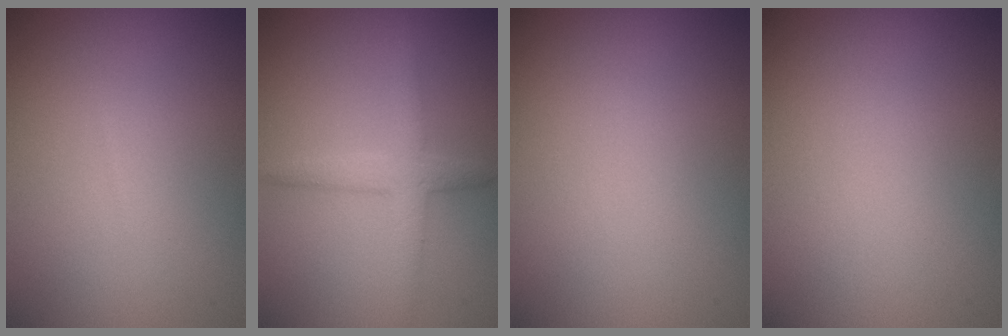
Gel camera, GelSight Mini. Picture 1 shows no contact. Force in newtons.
{"total": 2.7, "press": 2.7, "slide": 0.1}
{"total": 0.0}
{"total": 0.0}